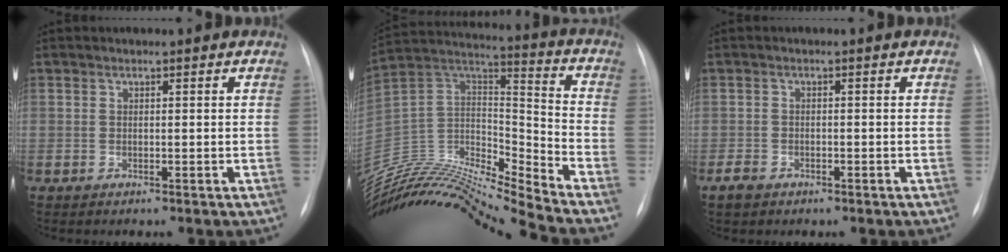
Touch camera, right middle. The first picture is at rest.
{"total": 25.1, "force": [-22.4, -1.6, 11.3], "torque": [-0.253, -0.016, -0.403]}
{"total": 2.1, "force": [-1.4, 1.4, 0.9], "torque": [-0.023, 0.001, -0.020]}